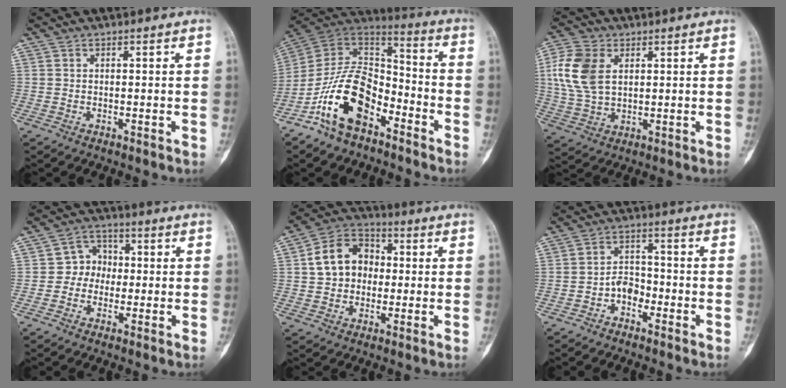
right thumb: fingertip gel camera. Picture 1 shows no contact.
{"total": 16.9, "force": [-8.8, 9.5, 10.9], "torque": [-0.184, 0.085, -0.171]}
{"total": 10.9, "force": [2.7, 7.1, 7.9], "torque": [-0.166, 0.002, 0.054]}
{"total": 5.7, "force": [-0.5, 5.1, 2.5], "torque": [-0.008, 0.017, -0.023]}
{"total": 10.9, "force": [0.8, 8.8, 6.5], "torque": [-0.086, 0.027, 0.003]}
{"total": 4.0, "force": [-2.2, 2.9, 1.8], "torque": [-0.012, 0.029, -0.049]}